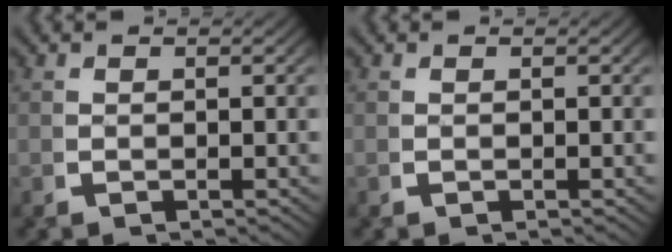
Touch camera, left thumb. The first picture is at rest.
{"total": 0.0}